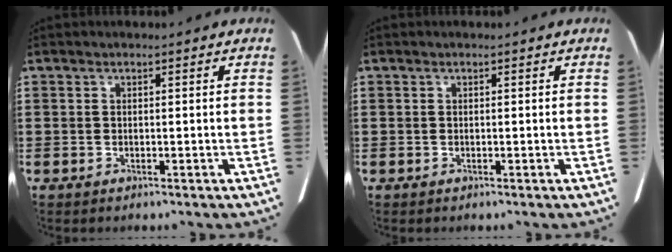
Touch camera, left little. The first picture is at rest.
{"total": 0.0}